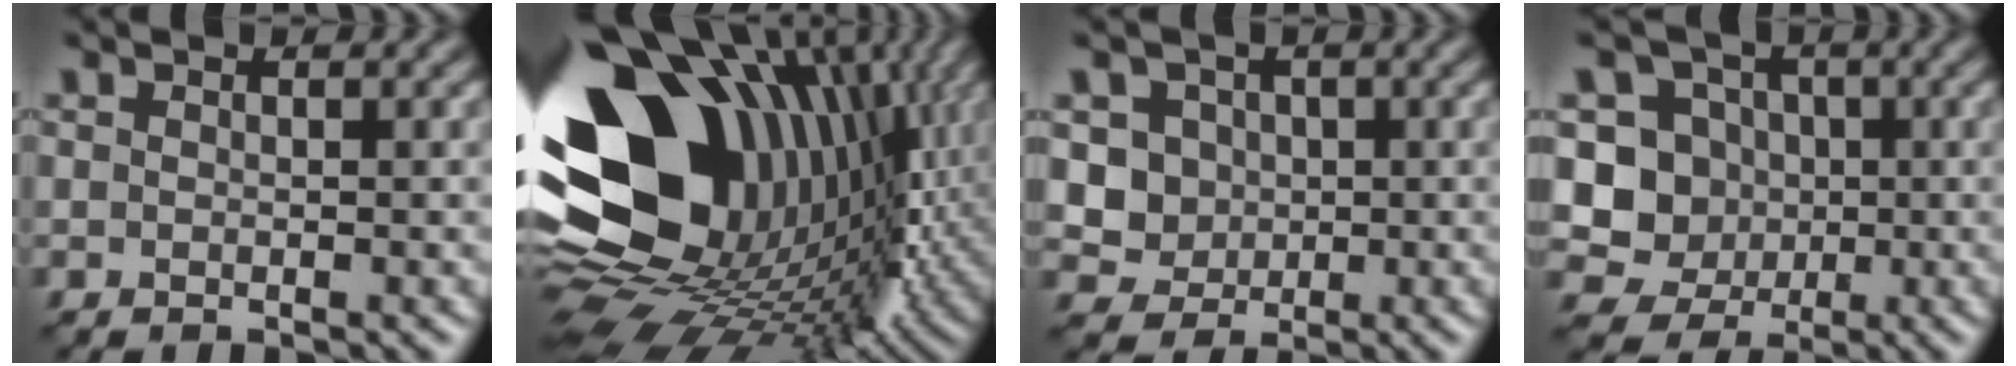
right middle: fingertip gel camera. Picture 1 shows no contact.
{"total": 19.9, "force": [3.3, 13.9, 14.0], "torque": [-0.260, -0.028, 0.078]}
{"total": 3.7, "force": [0.3, 3.4, 1.3], "torque": [-0.028, -0.006, 0.008]}
{"total": 7.7, "force": [0.0, 7.2, 2.6], "torque": [-0.048, 0.025, -0.029]}